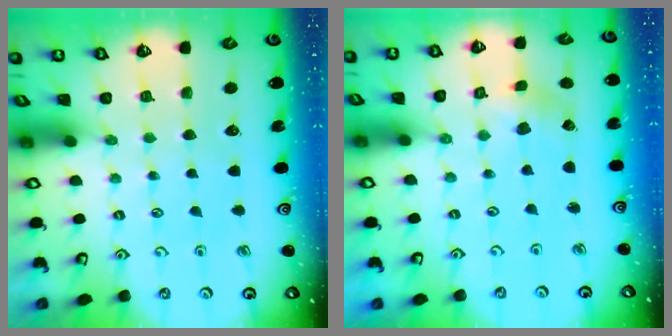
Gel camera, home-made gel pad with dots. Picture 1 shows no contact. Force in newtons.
{"total": 1.0, "press": 1.0, "slide": 0.1}